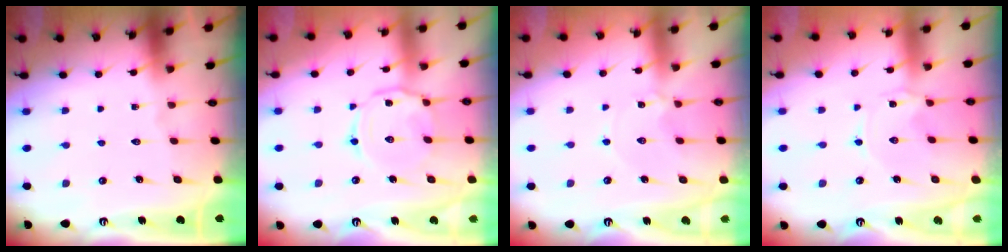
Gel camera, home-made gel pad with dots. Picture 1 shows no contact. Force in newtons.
{"total": 6.9, "press": 6.8, "slide": 0.6}
{"total": 2.2, "press": 2.2, "slide": 0.2}
{"total": 0.0}